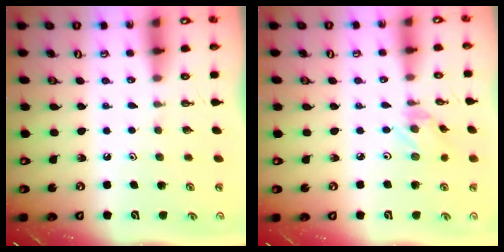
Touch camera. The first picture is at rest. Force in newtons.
{"total": 1.3, "press": 1.3, "slide": 0.0}